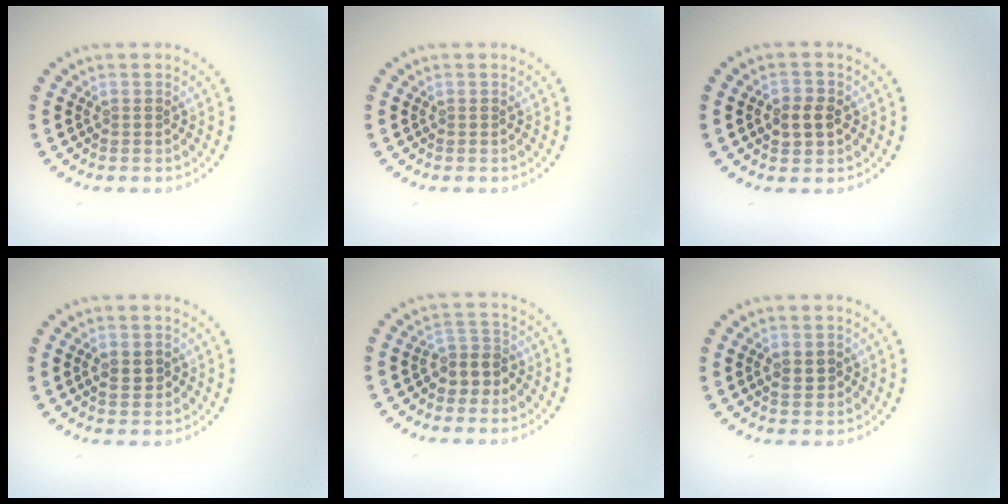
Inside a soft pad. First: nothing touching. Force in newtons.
{"total": 0.0}
{"total": 2.4, "press": 2.4, "slide": 0.3}
{"total": 1.6, "press": 1.6, "slide": 0.1}
{"total": 2.6, "press": 2.2, "slide": 1.4}
{"total": 1.3, "press": 1.3, "slide": 0.1}